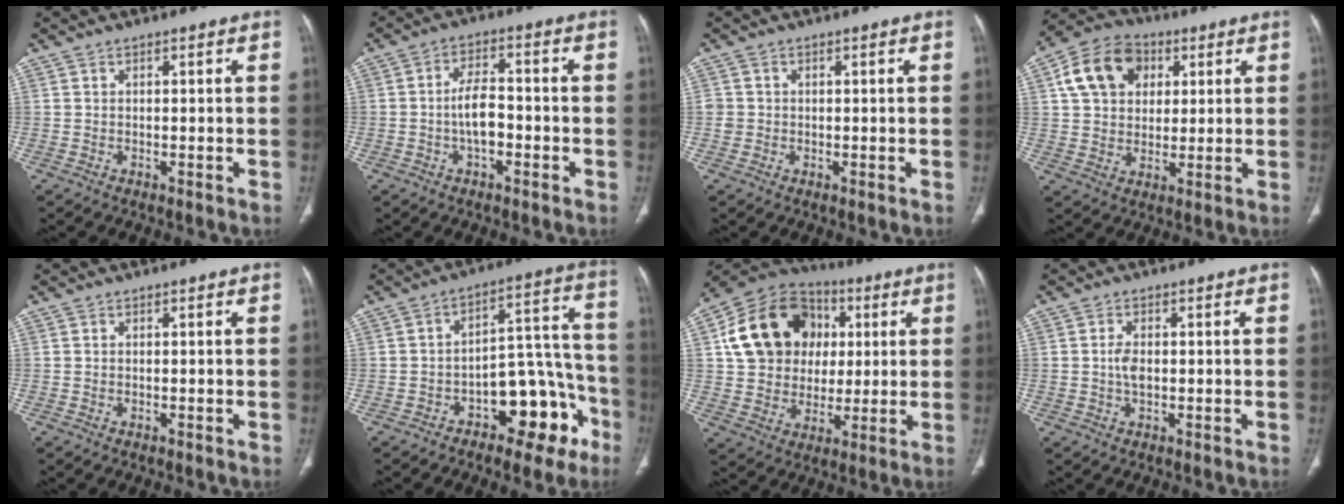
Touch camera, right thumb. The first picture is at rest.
{"total": 5.9, "force": [-1.6, 3.1, 4.8], "torque": [-0.080, 0.024, -0.032]}
{"total": 1.7, "force": [-0.1, 1.7, 0.3], "torque": [0.002, 0.006, -0.001]}
{"total": 13.2, "force": [4.2, 10.1, 7.4], "torque": [-0.113, 0.005, 0.066]}
{"total": 0.0}
{"total": 14.9, "force": [-7.5, 7.7, 10.3], "torque": [-0.086, 0.081, -0.105]}
{"total": 19.2, "force": [4.0, 15.9, 9.9], "torque": [-0.152, 0.021, 0.073]}
{"total": 2.7, "force": [-0.1, 1.6, 2.3], "torque": [-0.046, 0.003, -0.004]}